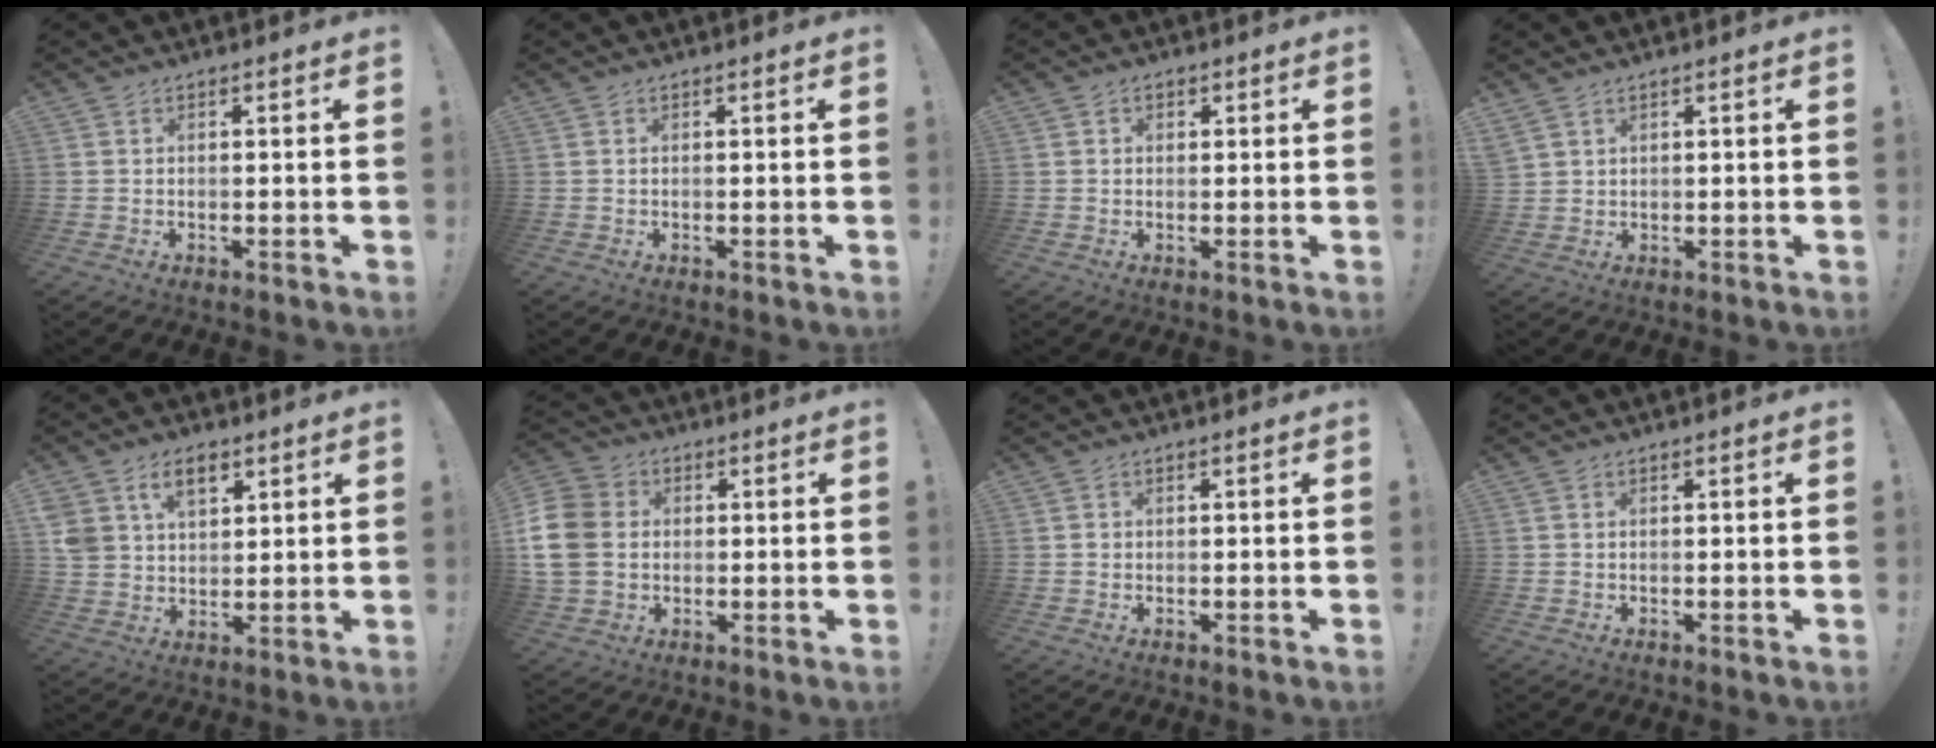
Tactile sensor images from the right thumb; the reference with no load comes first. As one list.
[{"total": 0.0}, {"total": 1.1, "force": [0.1, 1.1, 0.3], "torque": [0.001, 0.001, 0.001]}, {"total": 2.5, "force": [1.9, 1.1, 1.1], "torque": [-0.022, -0.007, 0.037]}, {"total": 9.1, "force": [5.0, 6.4, 4.2], "torque": [-0.080, -0.011, 0.098]}, {"total": 13.4, "force": [0.7, 11.0, 7.7], "torque": [-0.151, 0.009, 0.016]}, {"total": 0.6, "force": [-0.1, 0.5, 0.0], "torque": [0.008, 0.000, -0.004]}, {"total": 0.0}]